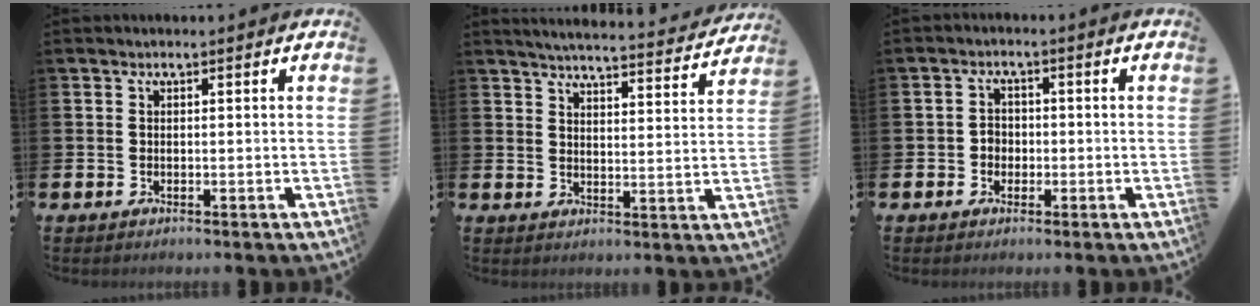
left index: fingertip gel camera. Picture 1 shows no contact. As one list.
[{"total": 5.1, "force": [5.0, 0.1, 0.8], "torque": [-0.018, -0.044, 0.083]}, {"total": 2.1, "force": [-0.7, 1.9, 0.6], "torque": [-0.003, 0.001, -0.021]}]